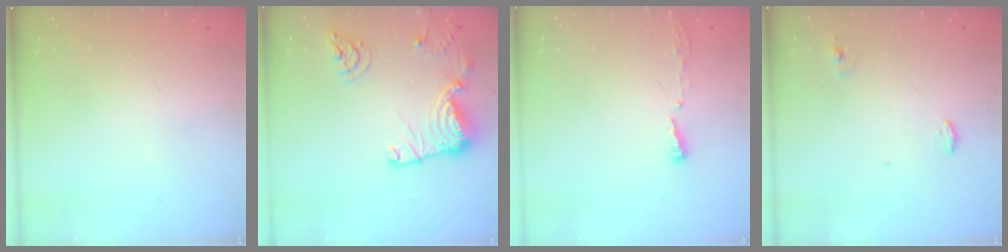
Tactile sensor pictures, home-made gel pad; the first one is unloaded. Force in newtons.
{"total": 14.1, "press": 14.0, "slide": 1.1}
{"total": 3.8, "press": 3.8, "slide": 0.4}
{"total": 5.1, "press": 4.5, "slide": 2.4}